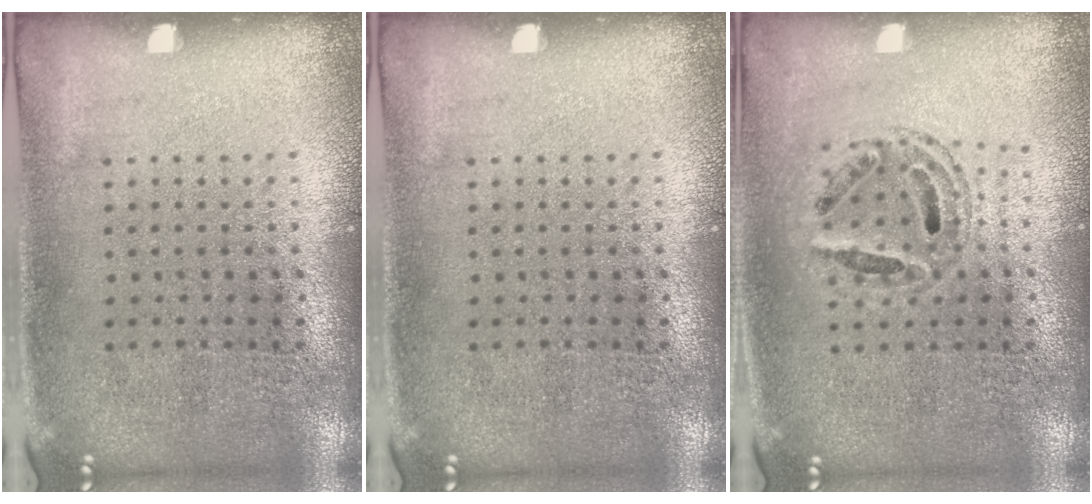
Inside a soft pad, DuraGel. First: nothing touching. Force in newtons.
{"total": 0.0}
{"total": 0.8, "press": 0.8, "slide": 0.1}